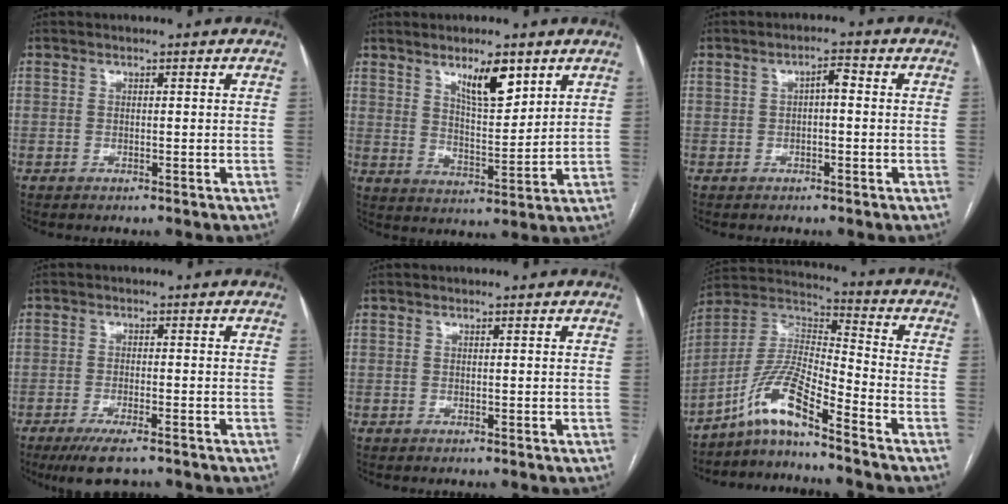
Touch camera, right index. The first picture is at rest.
{"total": 8.0, "force": [4.9, 2.2, 6.0], "torque": [-0.105, -0.006, 0.088]}
{"total": 2.4, "force": [0.2, 1.0, 2.2], "torque": [-0.037, 0.015, 0.003]}
{"total": 6.5, "force": [-4.9, 1.4, 4.1], "torque": [-0.068, -0.014, -0.078]}
{"total": 0.0}
{"total": 10.3, "force": [-7.7, 0.3, 6.9], "torque": [-0.151, 0.016, -0.147]}